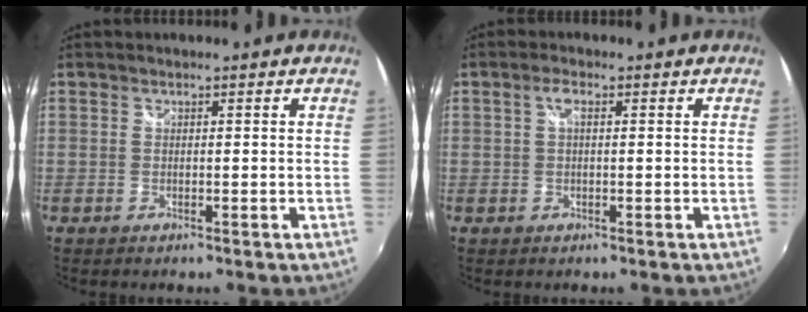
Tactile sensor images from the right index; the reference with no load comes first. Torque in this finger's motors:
{"motor_torque": [0.17, -0.07, 0.14, 0.03]}